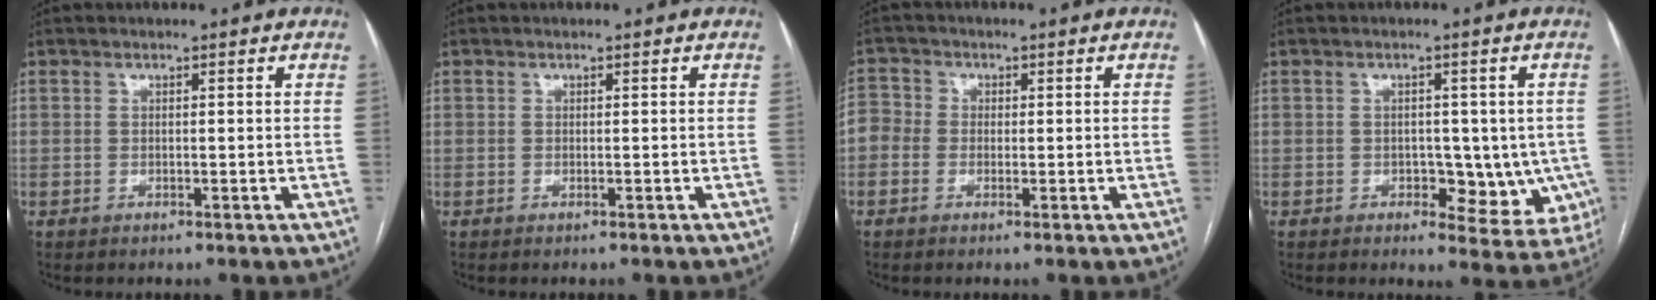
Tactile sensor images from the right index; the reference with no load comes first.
{"total": 0.0}
{"total": 5.2, "force": [-0.5, 5.0, 1.4], "torque": [-0.035, 0.023, -0.020]}
{"total": 7.5, "force": [-1.7, 4.9, 5.4], "torque": [-0.045, 0.007, -0.015]}